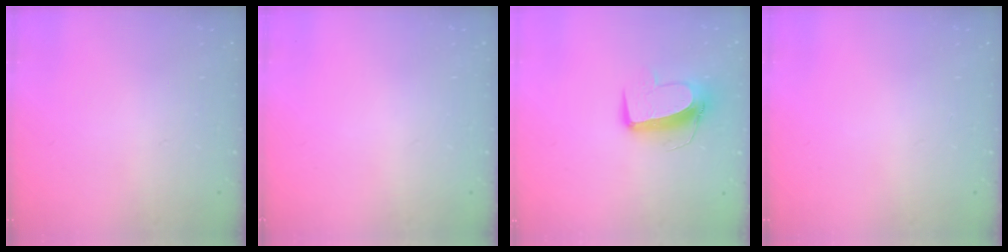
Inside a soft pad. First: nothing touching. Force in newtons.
{"total": 0.0}
{"total": 10.4, "press": 10.3, "slide": 1.0}
{"total": 0.0}